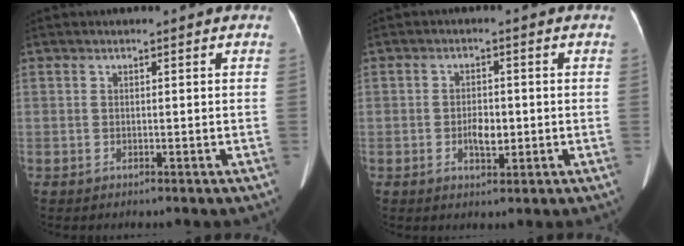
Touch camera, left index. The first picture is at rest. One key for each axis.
{"total": 3.3, "fx": -0.7, "fy": 1.6, "fz": 2.8, "tx": -0.050, "ty": 0.001, "tz": -0.009}